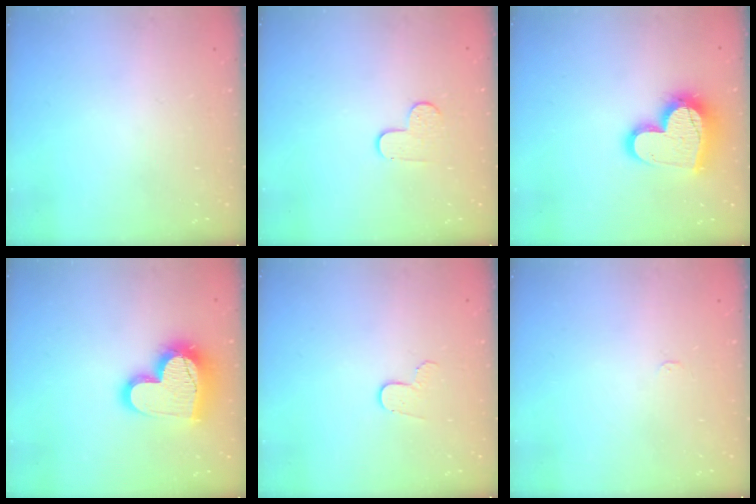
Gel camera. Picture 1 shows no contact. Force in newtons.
{"total": 4.6, "press": 4.5, "slide": 0.5}
{"total": 17.9, "press": 17.9, "slide": 1.5}
{"total": 18.5, "press": 18.4, "slide": 1.6}
{"total": 4.5, "press": 4.5, "slide": 0.3}
{"total": 2.4, "press": 2.4, "slide": 0.3}